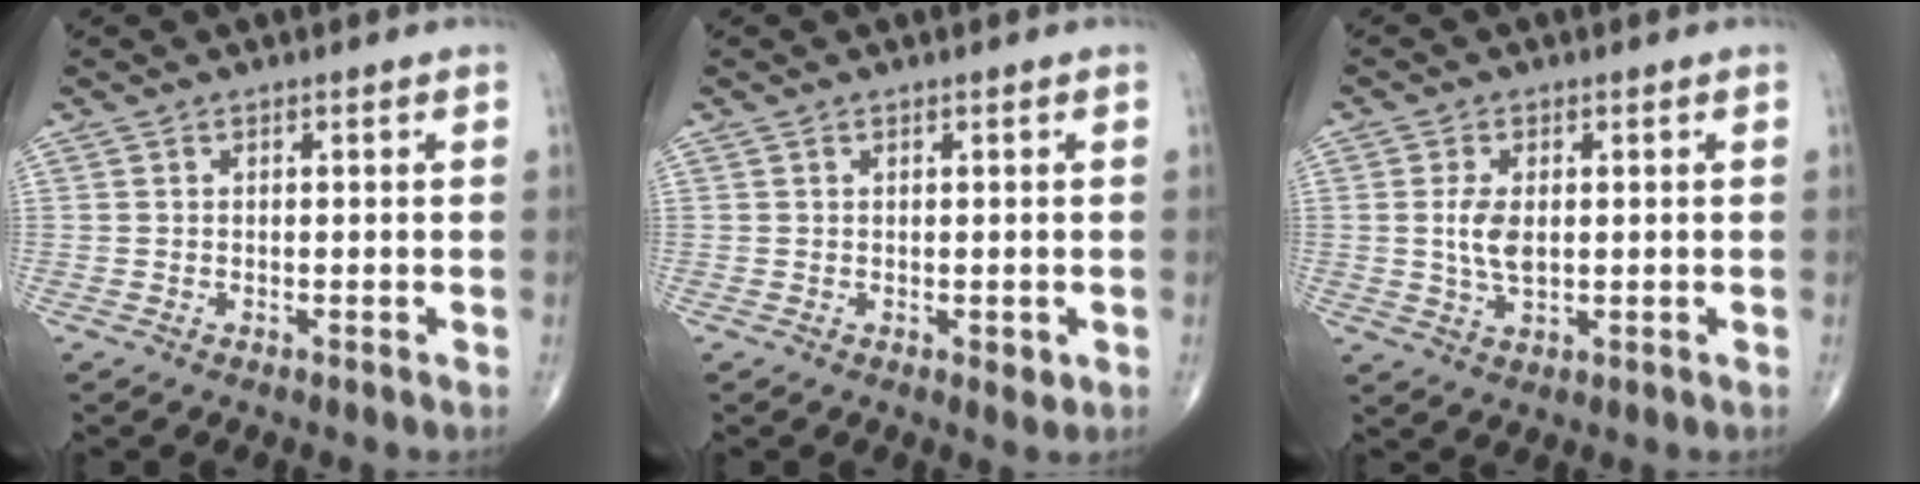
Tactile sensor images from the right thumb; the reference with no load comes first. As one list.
[{"total": 1.6, "force": [-0.1, 0.9, 1.3], "torque": [-0.012, -0.004, 0.000]}, {"total": 5.1, "force": [0.4, 2.7, 4.3], "torque": [-0.089, -0.005, 0.011]}]